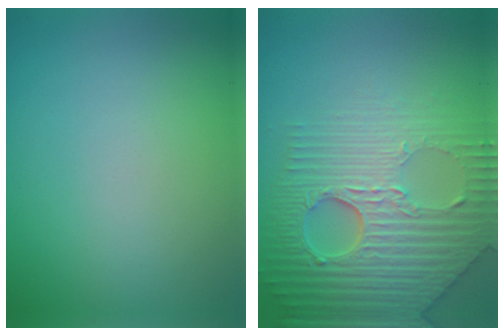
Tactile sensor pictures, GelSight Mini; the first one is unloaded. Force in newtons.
{"total": 7.6, "press": 5.9, "slide": 4.8}